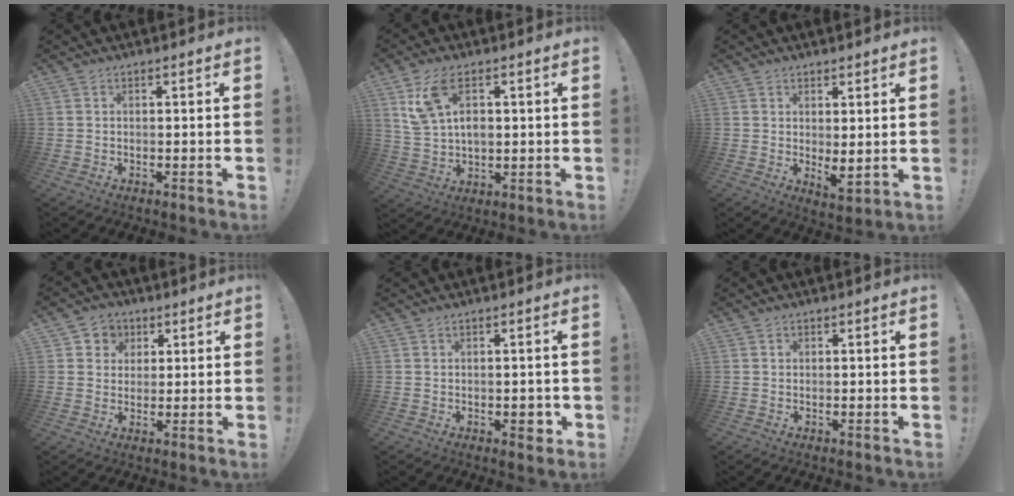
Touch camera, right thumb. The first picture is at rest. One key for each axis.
{"total": 9.4, "fx": 3.3, "fy": 6.0, "fz": 6.4, "tx": -0.113, "ty": -0.008, "tz": 0.060}
{"total": 4.2, "fx": 1.5, "fy": 1.3, "fz": 3.8, "tx": -0.051, "ty": -0.020, "tz": 0.031}
{"total": 5.6, "fx": 1.5, "fy": 5.4, "fz": 1.0, "tx": -0.016, "ty": -0.008, "tz": 0.030}
{"total": 2.8, "fx": -0.6, "fy": 1.6, "fz": 2.2, "tx": -0.024, "ty": 0.002, "tz": -0.011}
{"total": 0.5, "fx": 0.1, "fy": 0.5, "fz": 0.0, "tx": 0.000, "ty": 0.003, "tz": 0.002}